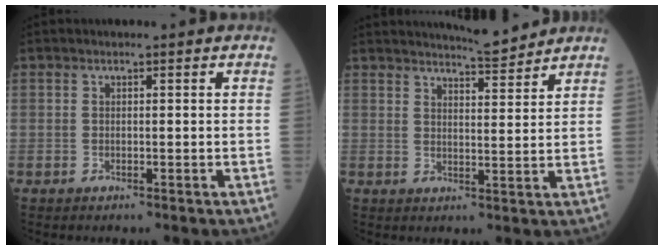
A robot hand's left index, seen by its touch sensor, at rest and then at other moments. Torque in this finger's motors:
{"motor_torque": [0.27, -0.35, 0.00, 0.04]}